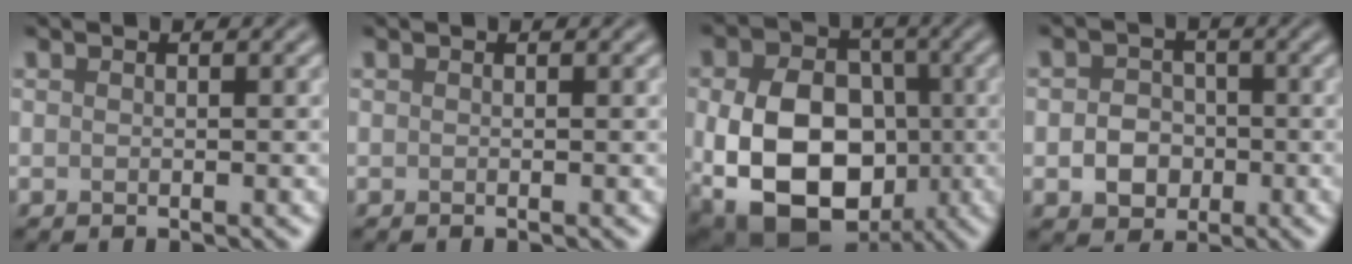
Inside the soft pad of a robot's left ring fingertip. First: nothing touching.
{"total": 0.0}
{"total": 14.9, "force": [-2.7, 11.0, 9.7], "torque": [-0.154, -0.011, -0.056]}
{"total": 3.3, "force": [-0.7, 2.8, 1.6], "torque": [-0.023, 0.000, -0.017]}